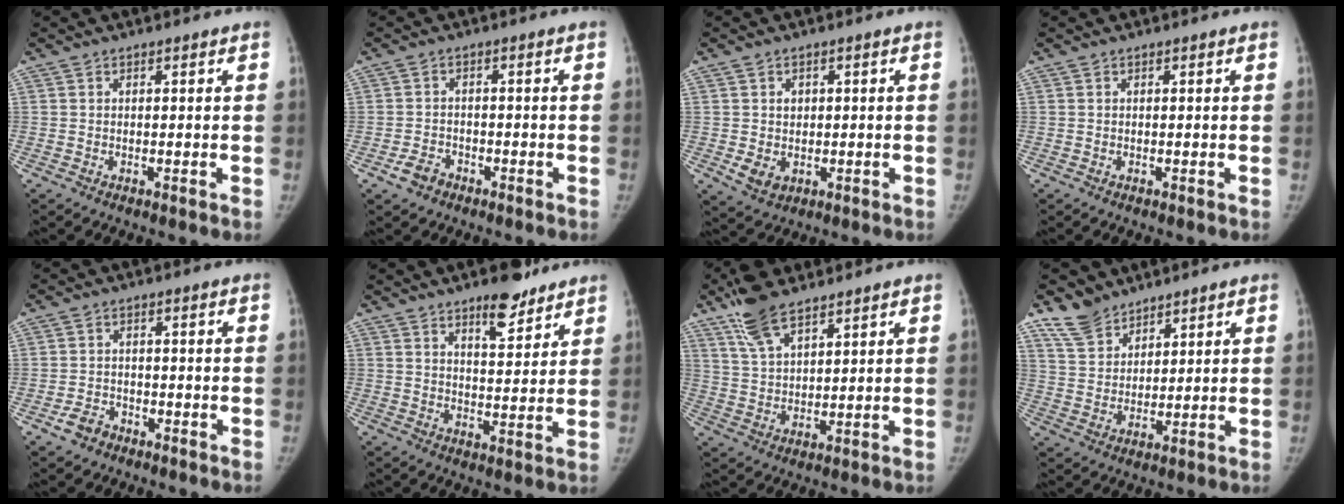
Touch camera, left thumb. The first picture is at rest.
{"total": 3.3, "force": [-2.0, 2.4, 1.2], "torque": [-0.017, 0.015, -0.032]}
{"total": 5.2, "force": [-0.1, 4.4, 2.7], "torque": [-0.024, -0.002, 0.011]}
{"total": 0.0}
{"total": 3.5, "force": [-2.2, 2.5, 1.1], "torque": [-0.015, 0.017, -0.035]}
{"total": 7.9, "force": [5.7, 2.9, 4.7], "torque": [-0.049, -0.038, 0.084]}
{"total": 9.3, "force": [6.8, 3.4, 5.3], "torque": [-0.094, -0.022, 0.135]}
{"total": 7.0, "force": [5.8, 3.6, 1.8], "torque": [-0.021, -0.030, 0.124]}